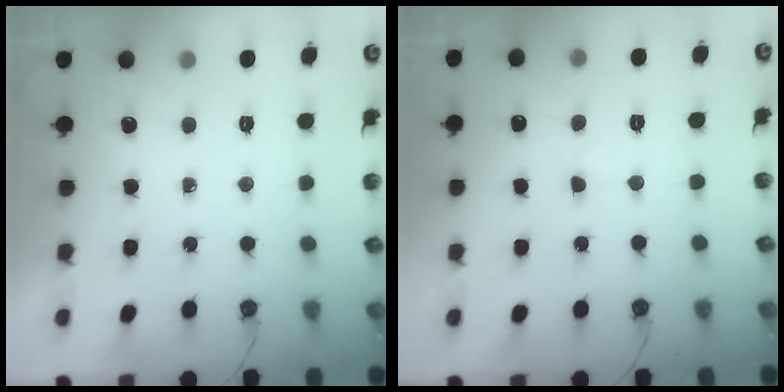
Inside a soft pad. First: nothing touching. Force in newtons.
{"total": 2.7, "press": 2.0, "slide": 1.8}